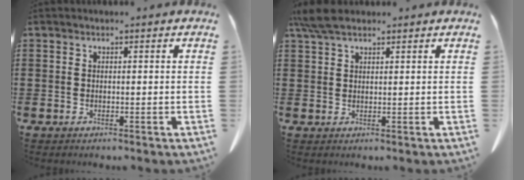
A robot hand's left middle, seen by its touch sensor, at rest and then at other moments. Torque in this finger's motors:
{"motor_torque": [1.34, 0.46, 0.23, 0.07]}